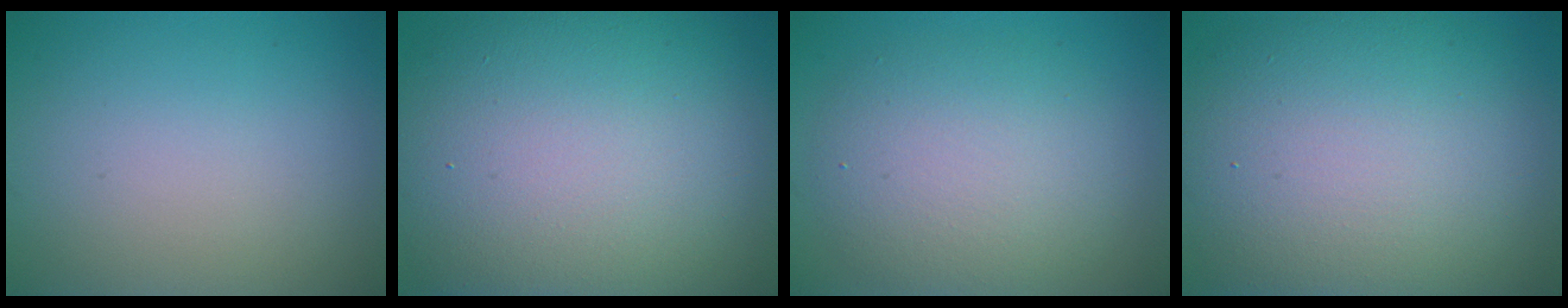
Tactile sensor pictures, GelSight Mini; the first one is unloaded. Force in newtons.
{"total": 16.6, "press": 16.6, "slide": 0.7}
{"total": 5.8, "press": 5.8, "slide": 0.5}
{"total": 13.7, "press": 13.7, "slide": 0.9}